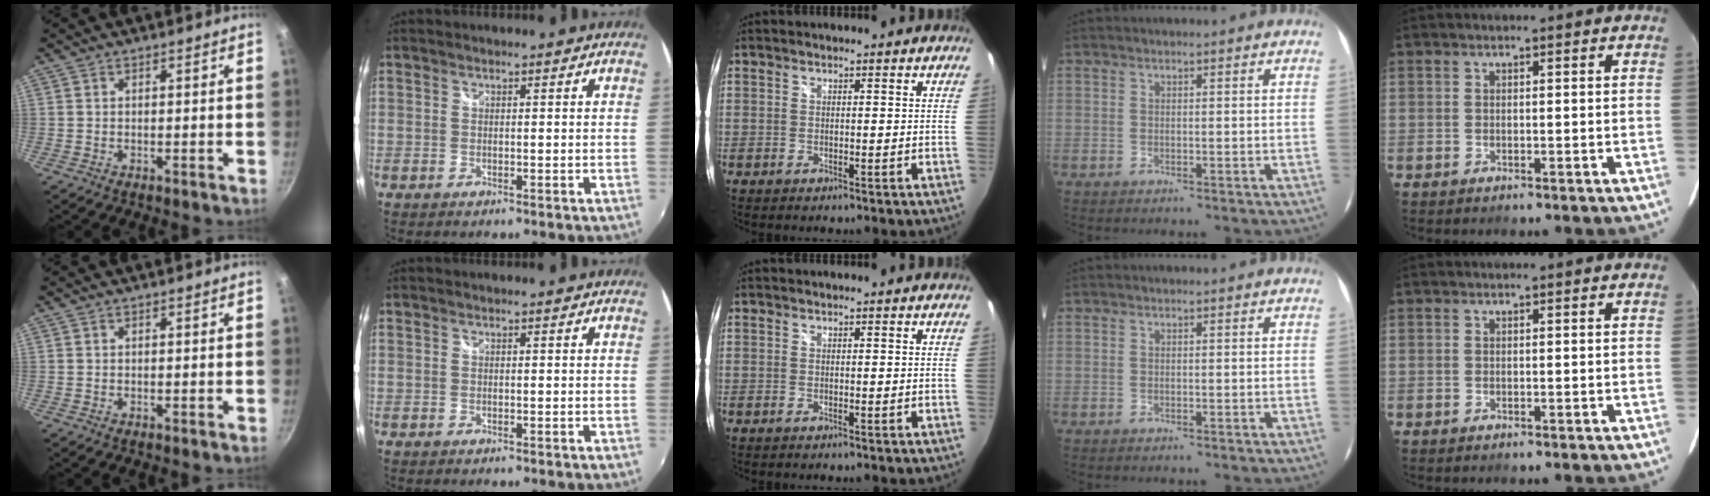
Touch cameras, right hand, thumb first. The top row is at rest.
{}